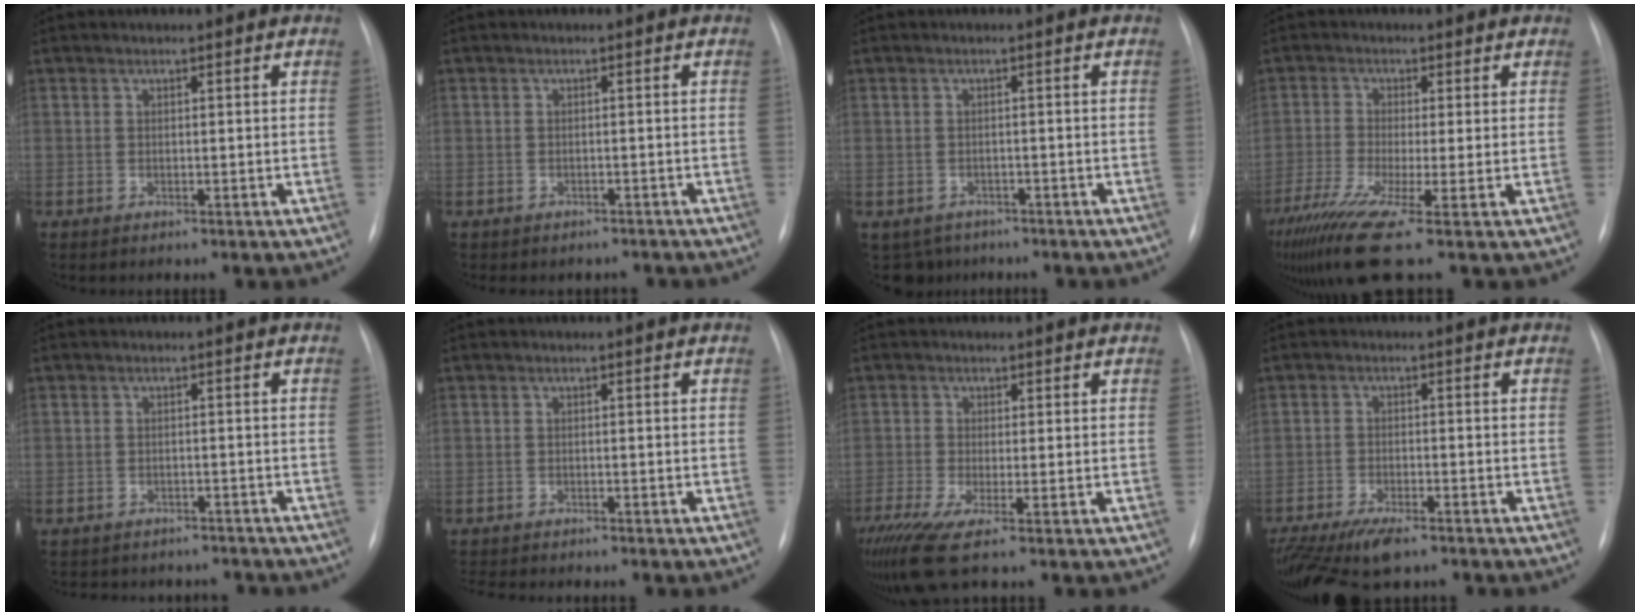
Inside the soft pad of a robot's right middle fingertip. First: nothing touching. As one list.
[{"total": 3.4, "force": [-2.9, 1.7, 0.2], "torque": [-0.004, 0.010, -0.036]}, {"total": 4.2, "force": [-3.2, 2.7, 0.2], "torque": [0.004, 0.005, -0.045]}, {"total": 12.7, "force": [-7.8, 1.0, 10.0], "torque": [-0.214, -0.039, -0.139]}, {"total": 7.8, "force": [-7.0, 3.4, 0.9], "torque": [-0.010, 0.015, -0.081]}, {"total": 5.0, "force": [-4.6, 0.3, 1.9], "torque": [-0.020, -0.007, -0.069]}, {"total": 7.0, "force": [-4.3, 0.5, 5.5], "torque": [-0.104, -0.021, -0.081]}, {"total": 12.0, "force": [-9.2, 3.3, 7.0], "torque": [-0.132, -0.021, -0.150]}]